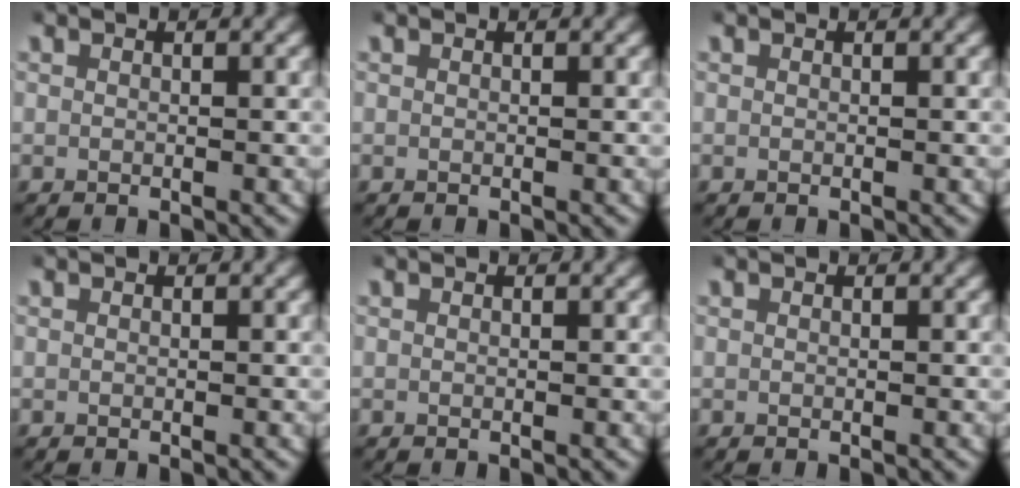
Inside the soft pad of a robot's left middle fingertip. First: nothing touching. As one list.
[{"total": 0.0}, {"total": 0.0}, {"total": 0.0}, {"total": 0.0}, {"total": 0.0}]